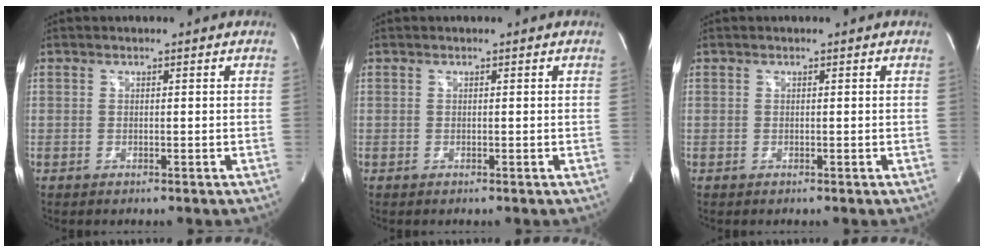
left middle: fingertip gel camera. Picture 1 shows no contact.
{"total": 0.0}
{"total": 0.0}